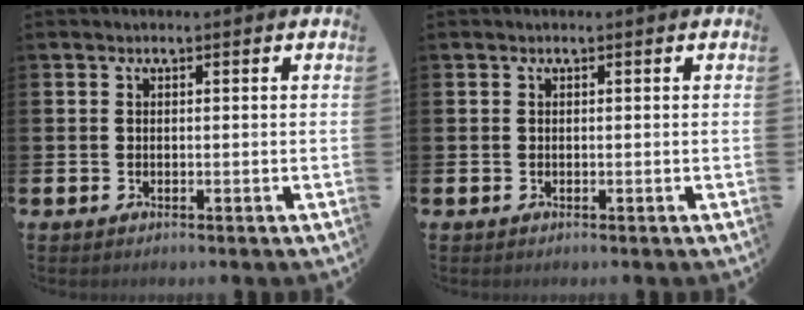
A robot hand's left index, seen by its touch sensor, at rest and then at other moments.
{"total": 0.0}